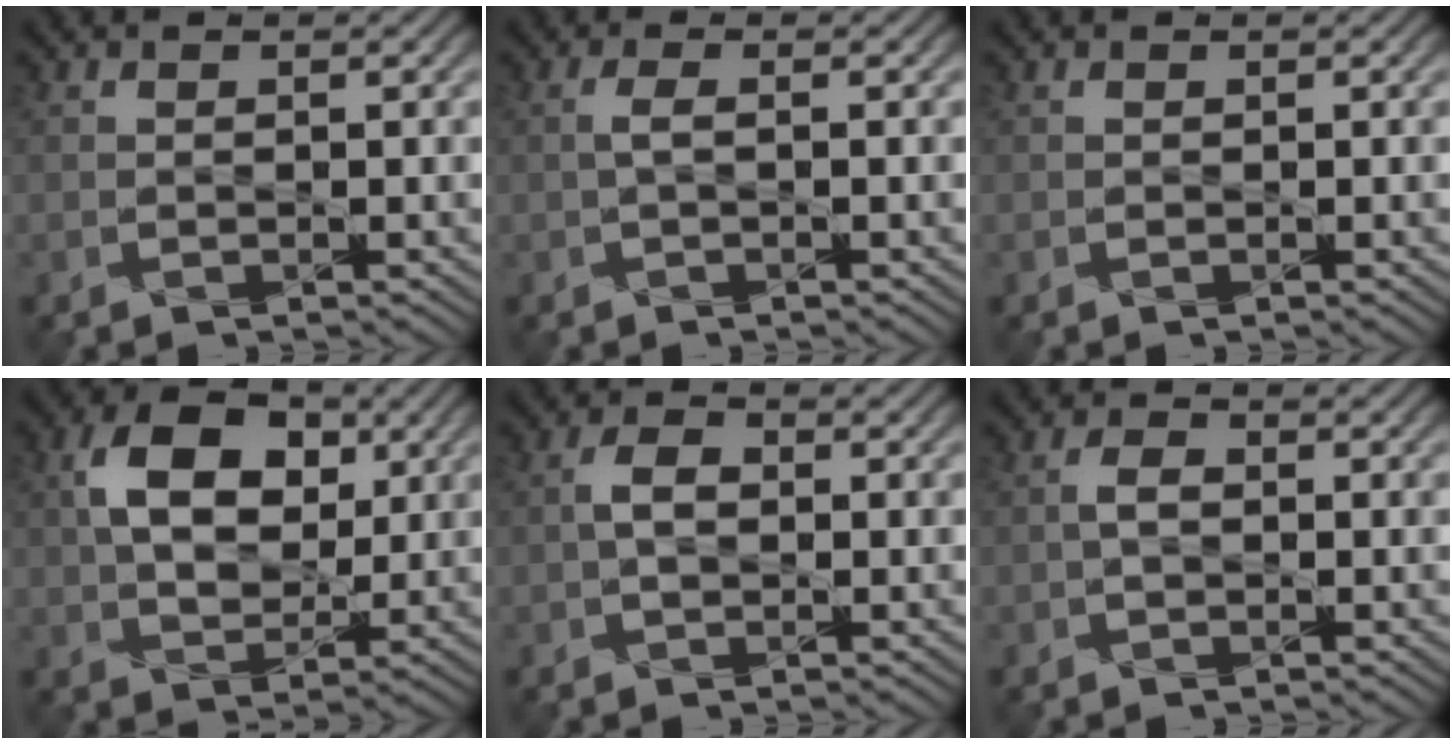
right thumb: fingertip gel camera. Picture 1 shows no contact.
{"total": 1.2, "force": [0.1, 0.4, 1.1], "torque": [-0.024, 0.006, -0.003]}
{"total": 0.0}
{"total": 8.2, "force": [2.3, 5.7, 5.5], "torque": [-0.109, 0.009, 0.038]}
{"total": 2.4, "force": [-0.1, 1.6, 1.8], "torque": [-0.038, 0.004, -0.004]}
{"total": 1.4, "force": [-0.2, 0.9, 1.1], "torque": [-0.025, 0.006, -0.006]}